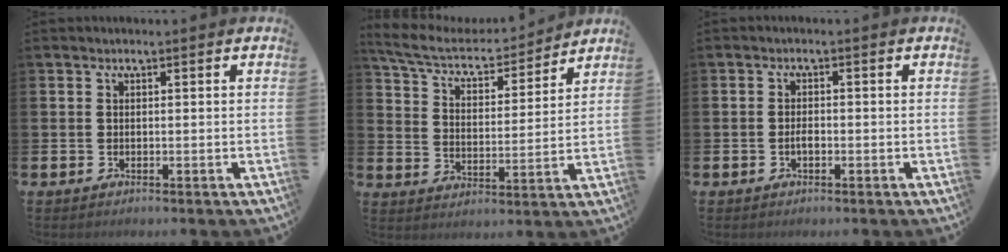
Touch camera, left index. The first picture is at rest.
{"total": 7.1, "force": [6.5, 2.0, 2.1], "torque": [-0.075, -0.051, 0.110]}
{"total": 1.4, "force": [-0.4, 0.7, 1.1], "torque": [-0.016, 0.000, -0.010]}